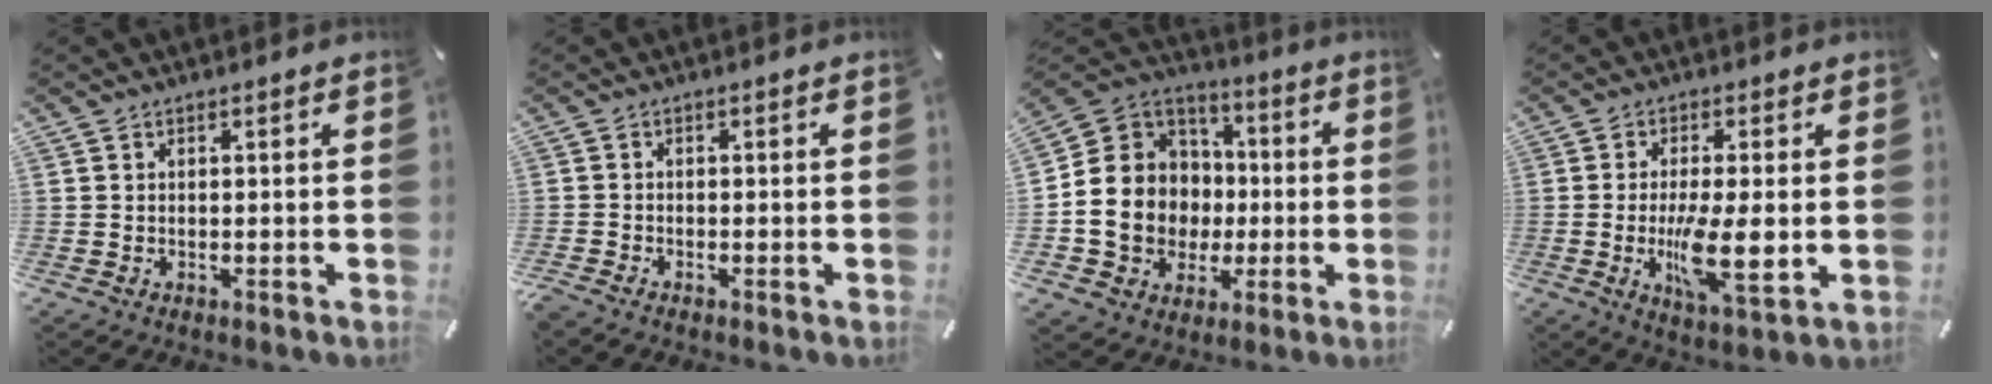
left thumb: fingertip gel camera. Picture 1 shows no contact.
{"total": 0.9, "force": [-0.9, 0.2, 0.3], "torque": [-0.006, -0.003, -0.016]}
{"total": 15.9, "force": [-2.6, 14.6, 5.7], "torque": [-0.127, 0.001, -0.034]}
{"total": 10.5, "force": [-1.0, 3.1, 10.0], "torque": [-0.205, -0.028, -0.022]}